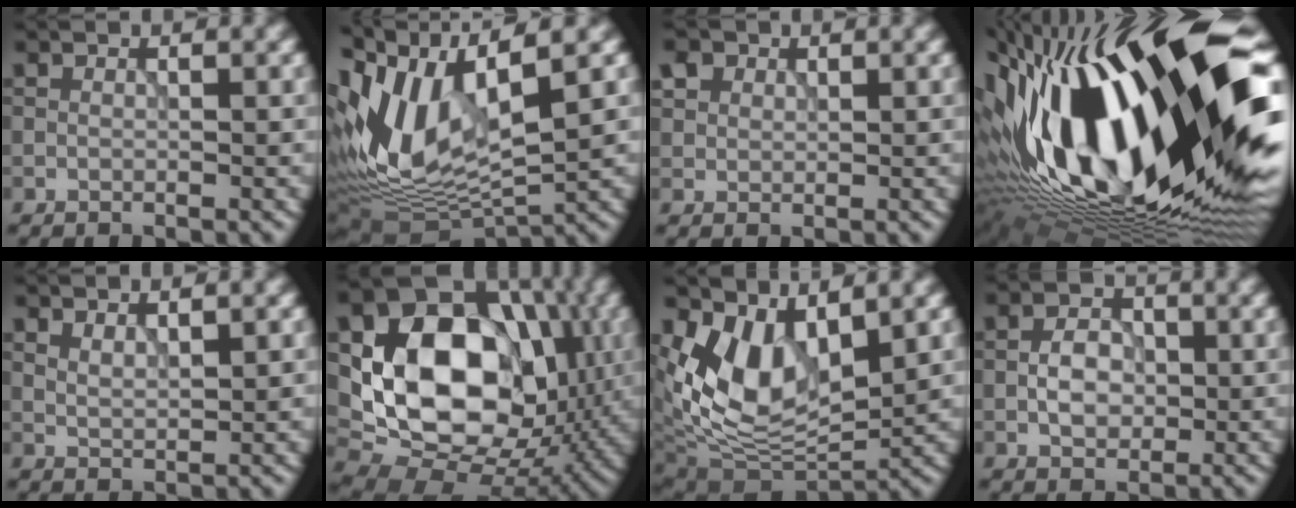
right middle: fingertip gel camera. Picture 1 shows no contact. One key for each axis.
{"total": 12.2, "fx": 1.2, "fy": 5.8, "fz": 10.7, "tx": -0.230, "ty": 0.003, "tz": 0.025}
{"total": 1.7, "fx": 0.9, "fy": 1.4, "fz": 0.5, "tx": -0.015, "ty": 0.005, "tz": 0.022}
{"total": 20.7, "fx": 0.5, "fy": 9.0, "fz": 18.7, "tx": -0.333, "ty": -0.004, "tz": -0.011}
{"total": 1.2, "fx": 0.9, "fy": 0.3, "fz": 0.7, "tx": -0.020, "ty": -0.003, "tz": 0.020}
{"total": 16.2, "fx": 0.8, "fy": 12.3, "fz": 10.4, "tx": -0.183, "ty": -0.004, "tz": 0.011}
{"total": 7.6, "fx": 2.8, "fy": 4.3, "fz": 5.7, "tx": -0.111, "ty": -0.023, "tz": 0.062}
{"total": 2.9, "fx": -0.7, "fy": 2.0, "fz": 2.0, "tx": -0.034, "ty": 0.003, "tz": -0.015}